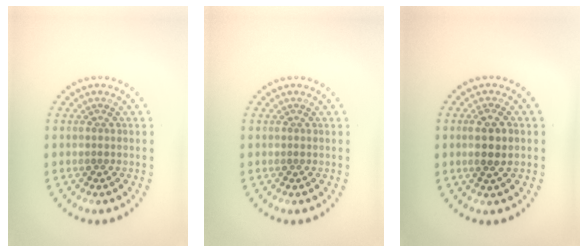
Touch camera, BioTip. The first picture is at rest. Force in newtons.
{"total": 0.0}
{"total": 2.6, "press": 2.5, "slide": 0.8}